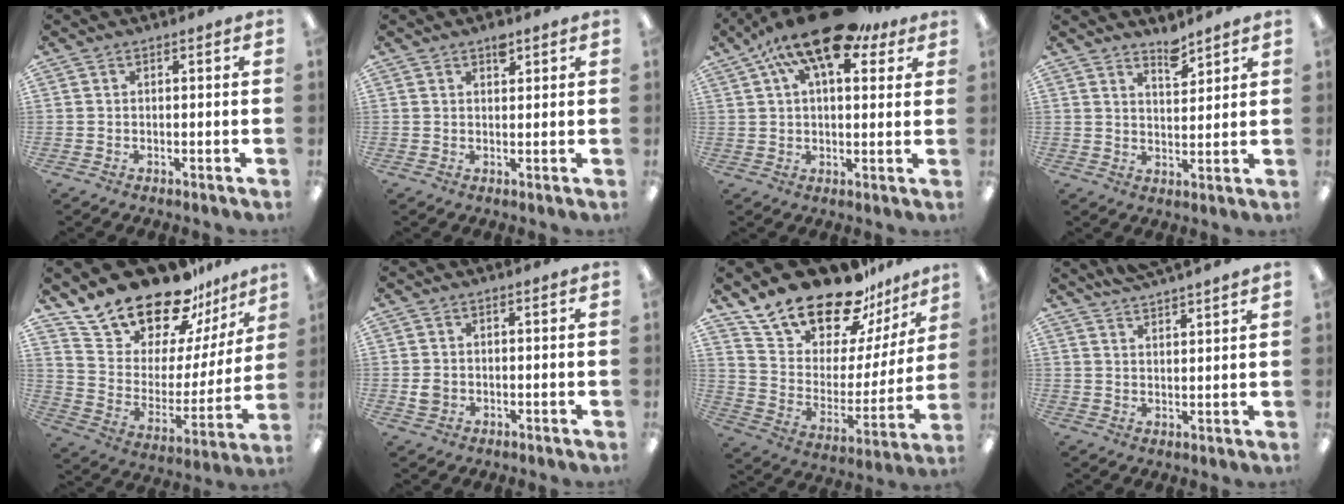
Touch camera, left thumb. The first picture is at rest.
{"total": 2.7, "force": [1.9, 1.3, 1.5], "torque": [-0.008, -0.009, 0.029]}
{"total": 16.8, "force": [9.2, 7.3, 11.9], "torque": [-0.189, -0.031, 0.154]}
{"total": 5.1, "force": [4.5, 1.5, 1.7], "torque": [-0.012, -0.037, 0.077]}
{"total": 21.5, "force": [18.7, 8.2, 6.7], "torque": [-0.120, -0.148, 0.335]}
{"total": 2.3, "force": [0.1, 1.9, 1.3], "torque": [-0.018, 0.001, -0.001]}
{"total": 21.5, "force": [18.2, 8.5, 7.8], "torque": [-0.138, -0.136, 0.324]}
{"total": 4.1, "force": [4.0, -0.6, 0.5], "torque": [-0.019, -0.024, 0.074]}